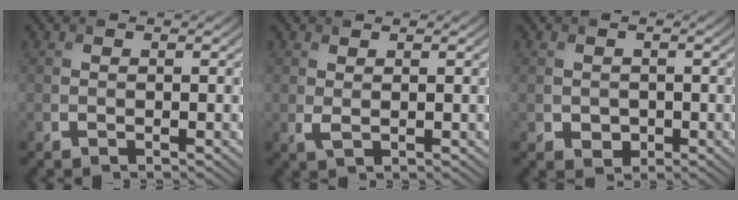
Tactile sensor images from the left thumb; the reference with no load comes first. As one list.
[{"total": 1.2, "force": [0.6, 0.4, 0.9], "torque": [-0.027, -0.002, 0.014]}, {"total": 1.6, "force": [-0.3, 1.5, 0.6], "torque": [-0.014, -0.009, -0.006]}]